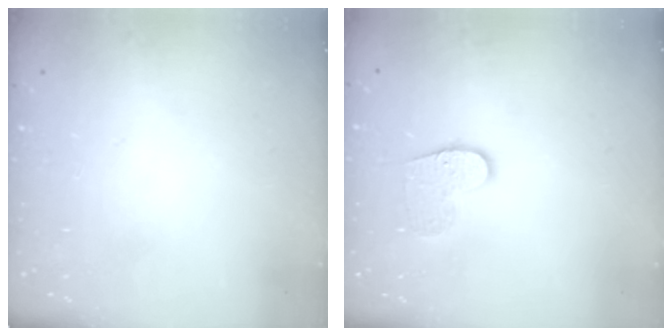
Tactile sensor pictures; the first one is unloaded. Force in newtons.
{"total": 8.2, "press": 8.2, "slide": 0.2}